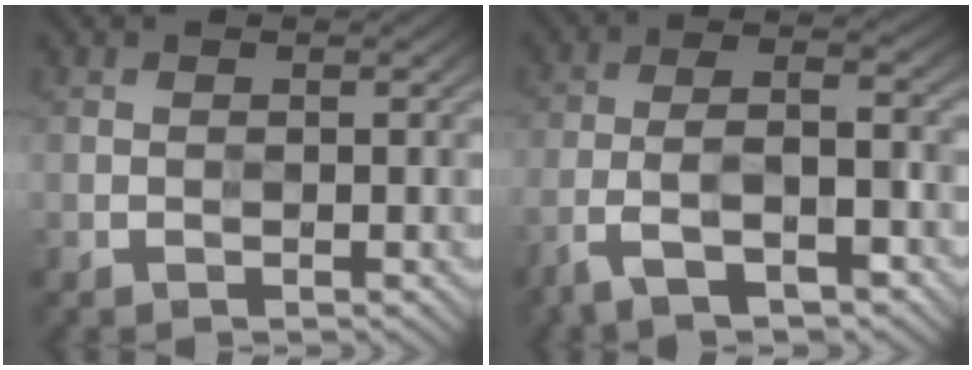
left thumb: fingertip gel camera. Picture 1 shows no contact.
{"total": 8.4, "force": [-5.1, 2.6, 6.1], "torque": [-0.121, -0.003, -0.102]}